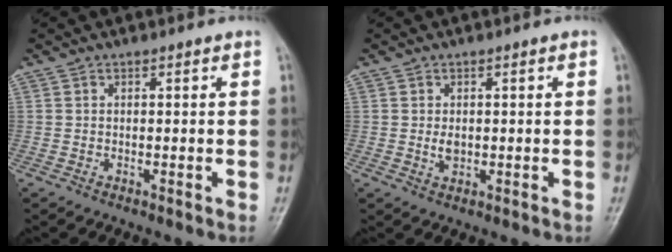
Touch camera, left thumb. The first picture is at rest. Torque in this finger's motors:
{"motor_torque": [0.51, 0.50, 0.10, -0.14, 0.00]}